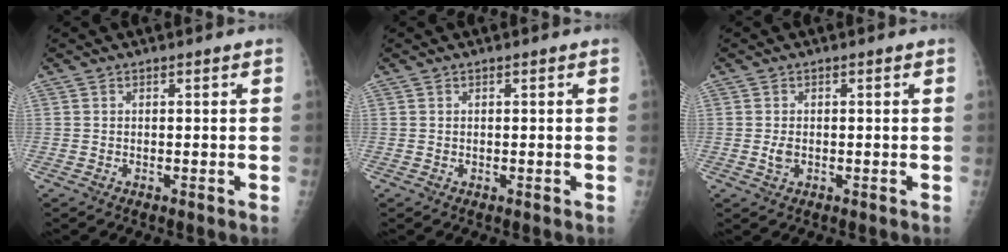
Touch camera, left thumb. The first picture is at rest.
{"total": 0.0}
{"total": 2.0, "force": [-0.2, 1.2, 1.5], "torque": [-0.027, 0.002, -0.003]}